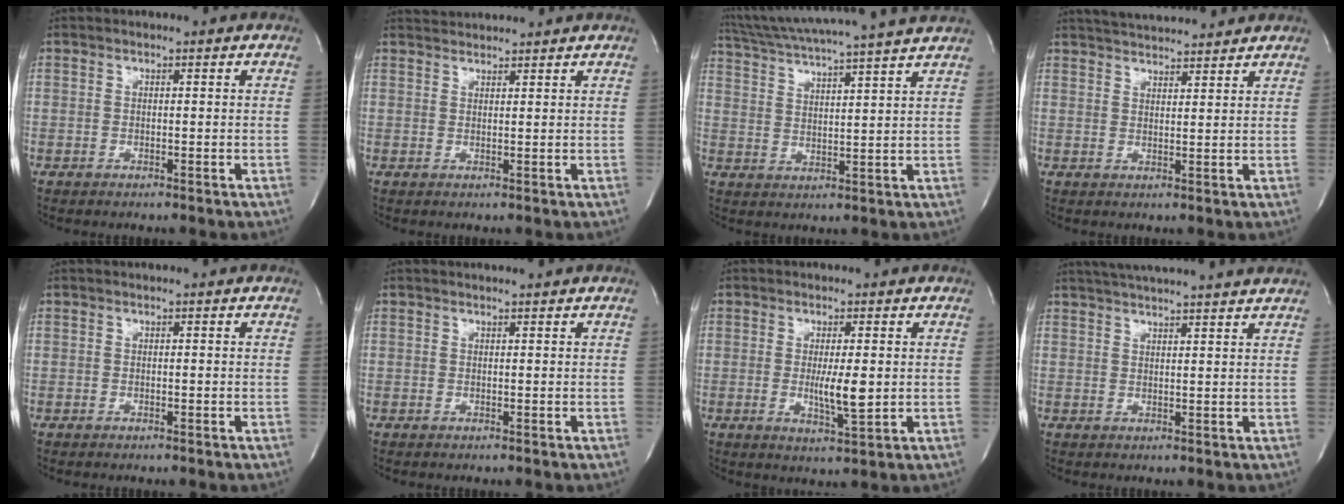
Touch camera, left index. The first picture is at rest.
{"total": 3.8, "force": [3.8, -0.1, 0.2], "torque": [-0.009, 0.026, 0.063]}
{"total": 17.9, "force": [16.0, -1.5, 7.9], "torque": [-0.148, -0.005, 0.233]}
{"total": 10.0, "force": [9.4, 1.1, 3.2], "torque": [-0.061, 0.021, 0.140]}
{"total": 0.0}
{"total": 1.2, "force": [1.2, -0.2, 0.2], "torque": [-0.006, 0.000, 0.018]}
{"total": 4.7, "force": [0.0, 0.6, 4.6], "torque": [-0.083, -0.014, 0.002]}
{"total": 15.7, "force": [14.4, 0.1, 6.3], "torque": [-0.112, 0.017, 0.193]}